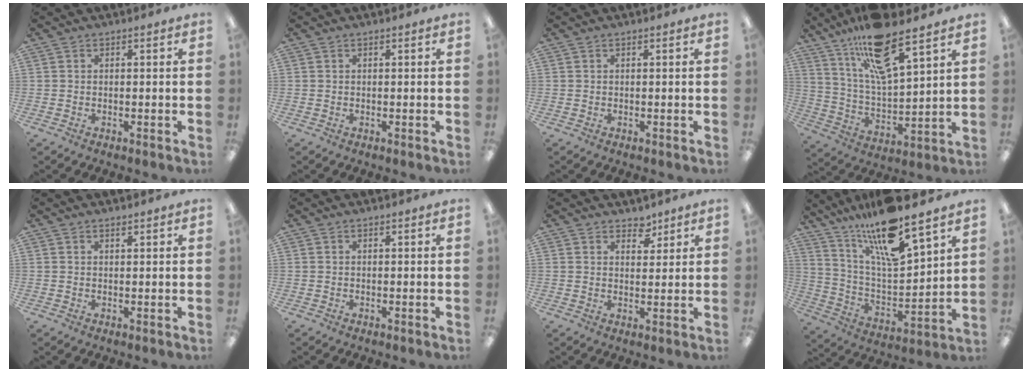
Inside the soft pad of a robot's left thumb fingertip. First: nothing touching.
{"total": 0.0}
{"total": 0.0}
{"total": 16.8, "force": [11.9, 4.4, 11.0], "torque": [-0.200, -0.051, 0.198]}
{"total": 0.9, "force": [0.8, 0.1, 0.3], "torque": [-0.007, 0.000, 0.015]}
{"total": 0.0}
{"total": 3.8, "force": [3.1, 1.9, 0.8], "torque": [0.002, -0.019, 0.055]}
{"total": 17.1, "force": [13.8, 2.7, 9.8], "torque": [-0.187, -0.090, 0.233]}